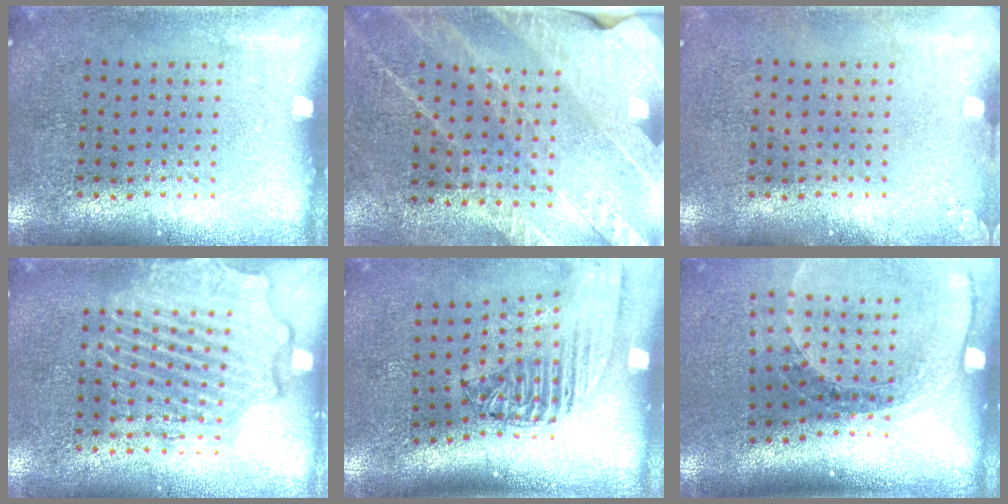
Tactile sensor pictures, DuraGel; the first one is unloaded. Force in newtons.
{"total": 2.6, "press": 2.6, "slide": 0.0}
{"total": 0.8, "press": 0.8, "slide": 0.1}
{"total": 4.3, "press": 4.3, "slide": 0.5}
{"total": 2.4, "press": 1.8, "slide": 1.5}
{"total": 1.8, "press": 1.6, "slide": 0.7}